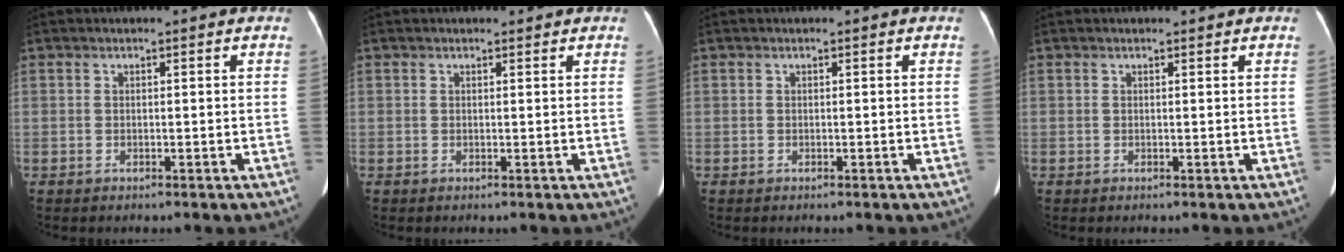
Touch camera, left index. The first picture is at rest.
{"total": 1.8, "force": [1.6, 0.5, 0.5], "torque": [-0.006, 0.008, 0.021]}
{"total": 0.0}
{"total": 1.5, "force": [1.3, 0.4, 0.5], "torque": [-0.007, 0.010, 0.019]}